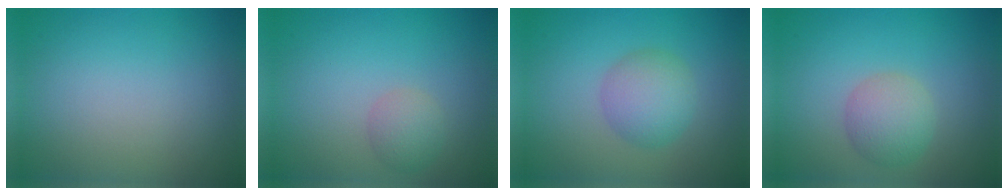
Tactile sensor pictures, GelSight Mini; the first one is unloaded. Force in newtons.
{"total": 1.9, "press": 1.9, "slide": 0.1}
{"total": 3.4, "press": 3.4, "slide": 0.1}
{"total": 3.1, "press": 3.1, "slide": 0.1}